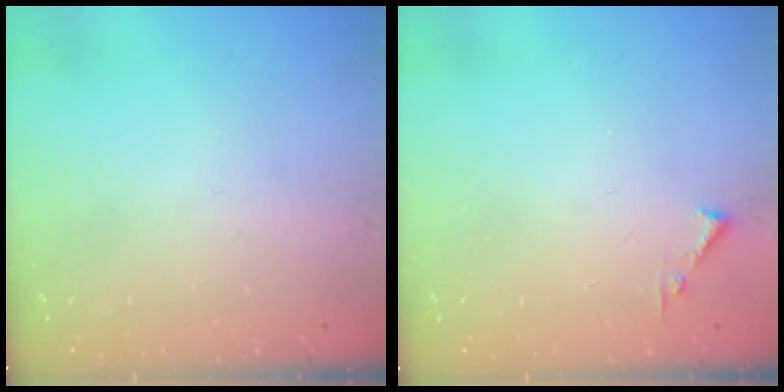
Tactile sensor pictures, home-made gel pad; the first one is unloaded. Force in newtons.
{"total": 3.6, "press": 3.6, "slide": 0.4}